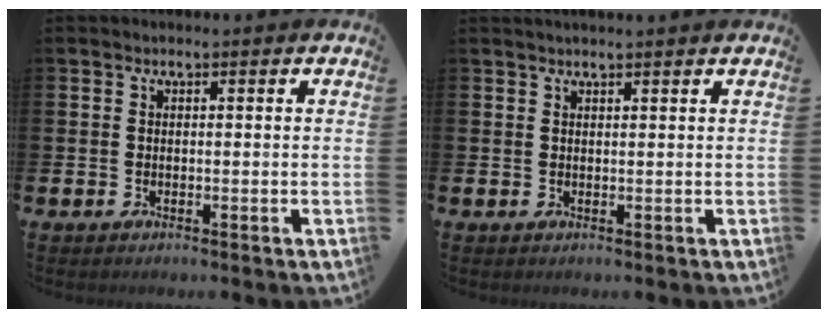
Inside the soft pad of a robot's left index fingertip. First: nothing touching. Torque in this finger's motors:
{"motor_torque": [0.91, -1.23, -0.04, 0.06]}